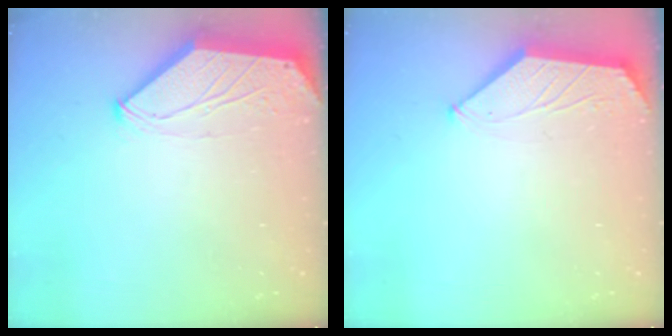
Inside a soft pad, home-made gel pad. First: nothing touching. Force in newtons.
{"total": 1.8, "press": 1.8, "slide": 0.2}